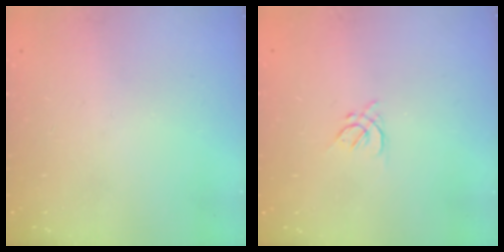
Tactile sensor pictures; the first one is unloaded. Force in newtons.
{"total": 1.3, "press": 1.2, "slide": 0.5}